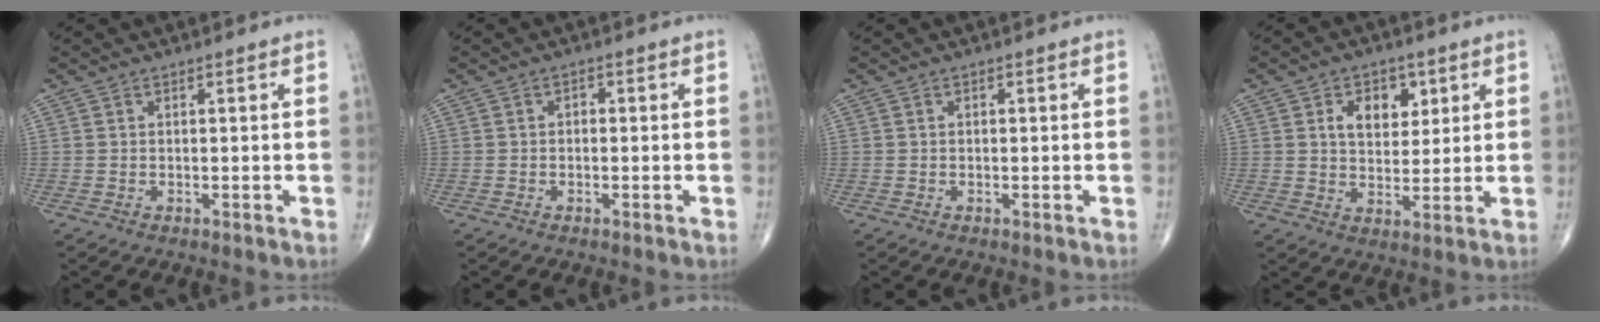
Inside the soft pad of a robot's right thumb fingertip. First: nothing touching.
{"total": 1.0, "force": [-0.1, 0.8, 0.7], "torque": [-0.004, 0.004, -0.006]}
{"total": 0.0}
{"total": 7.9, "force": [2.9, 5.4, 5.0], "torque": [-0.044, -0.012, 0.047]}